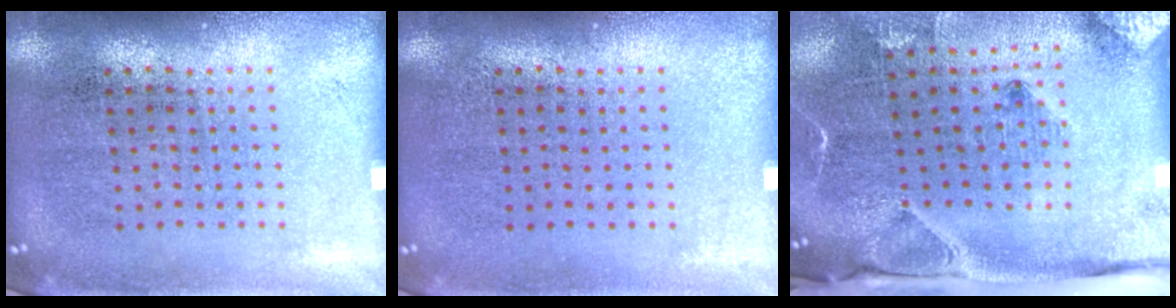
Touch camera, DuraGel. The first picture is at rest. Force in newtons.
{"total": 0.0}
{"total": 3.2, "press": 2.4, "slide": 2.2}